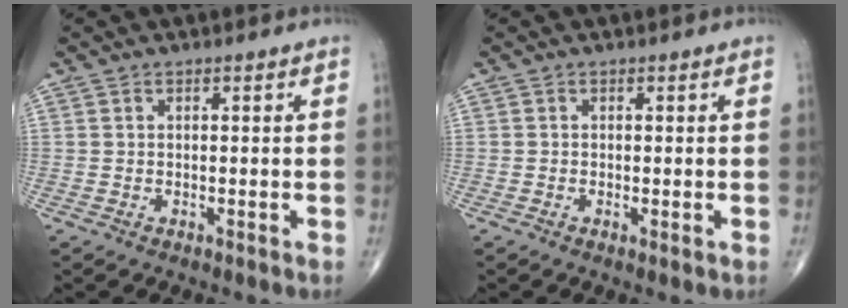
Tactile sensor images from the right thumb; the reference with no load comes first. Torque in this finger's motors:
{"motor_torque": [-0.76, -0.52, 0.24, -0.04, -0.09]}